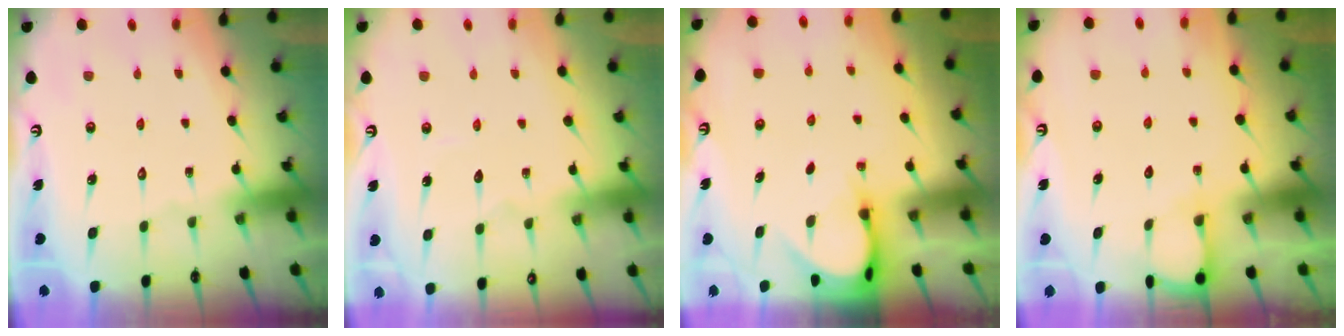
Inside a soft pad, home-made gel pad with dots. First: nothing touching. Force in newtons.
{"total": 3.1, "press": 3.1, "slide": 0.3}
{"total": 4.0, "press": 4.0, "slide": 0.4}
{"total": 3.6, "press": 3.6, "slide": 0.2}